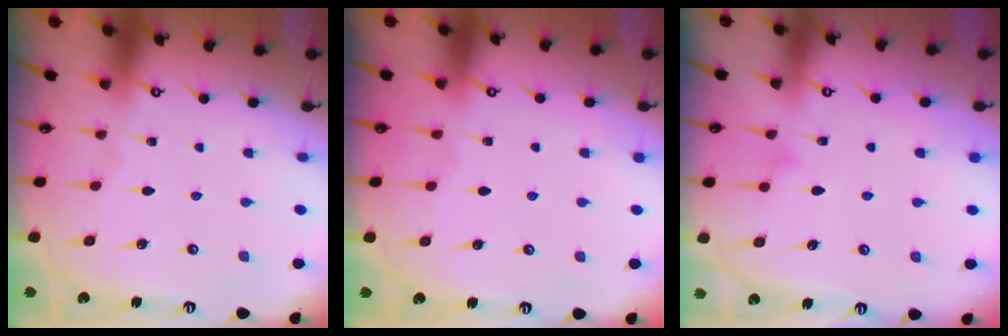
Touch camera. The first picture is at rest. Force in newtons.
{"total": 3.7, "press": 3.7, "slide": 0.1}
{"total": 6.9, "press": 6.9, "slide": 0.4}